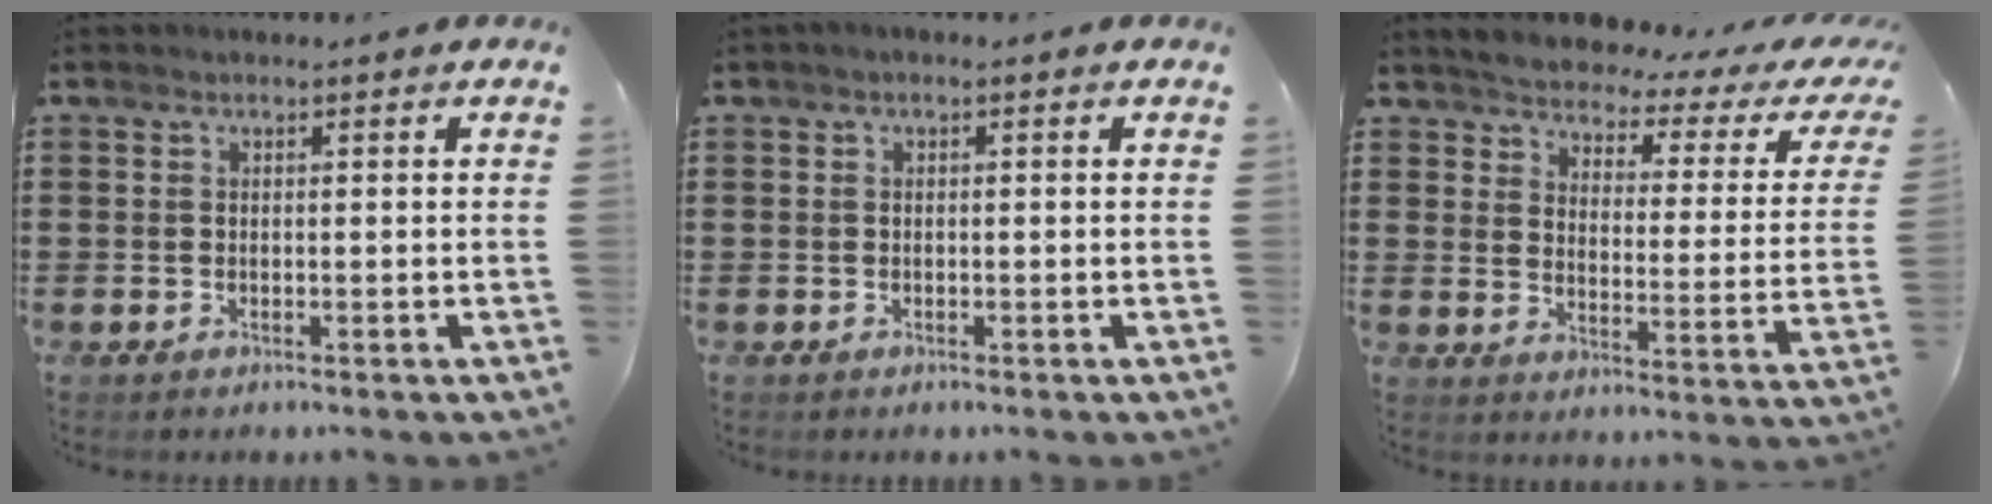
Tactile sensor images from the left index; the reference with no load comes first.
{"total": 0.6, "force": [-0.4, -0.1, 0.5], "torque": [-0.007, -0.005, -0.006]}
{"total": 2.6, "force": [2.5, -0.1, 0.6], "torque": [-0.034, -0.032, 0.033]}